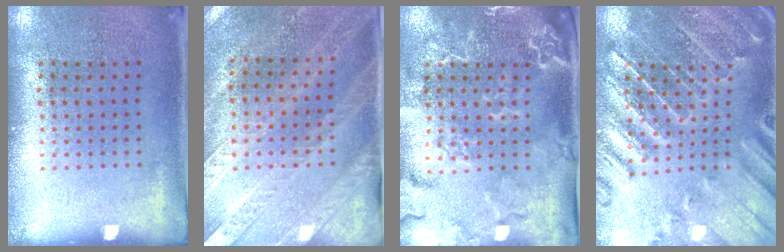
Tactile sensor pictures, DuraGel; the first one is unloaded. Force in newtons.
{"total": 2.6, "press": 2.3, "slide": 1.3}
{"total": 2.8, "press": 2.5, "slide": 1.3}
{"total": 1.6, "press": 1.6, "slide": 0.3}